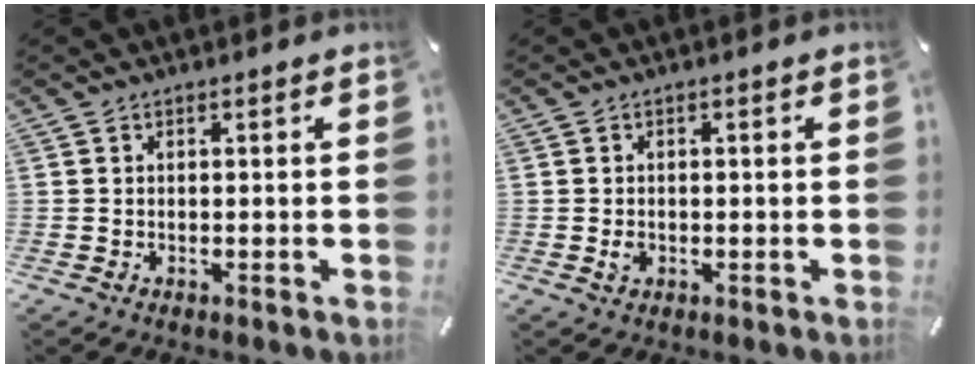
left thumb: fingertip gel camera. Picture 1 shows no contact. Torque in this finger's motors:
{"motor_torque": [-0.04, 0.58, -0.17, -0.07, 0.00]}